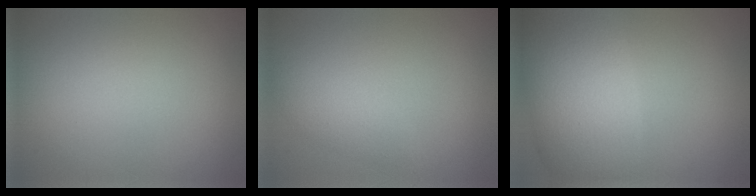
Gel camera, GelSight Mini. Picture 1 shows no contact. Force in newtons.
{"total": 1.9, "press": 1.9, "slide": 0.1}
{"total": 8.2, "press": 8.2, "slide": 0.4}